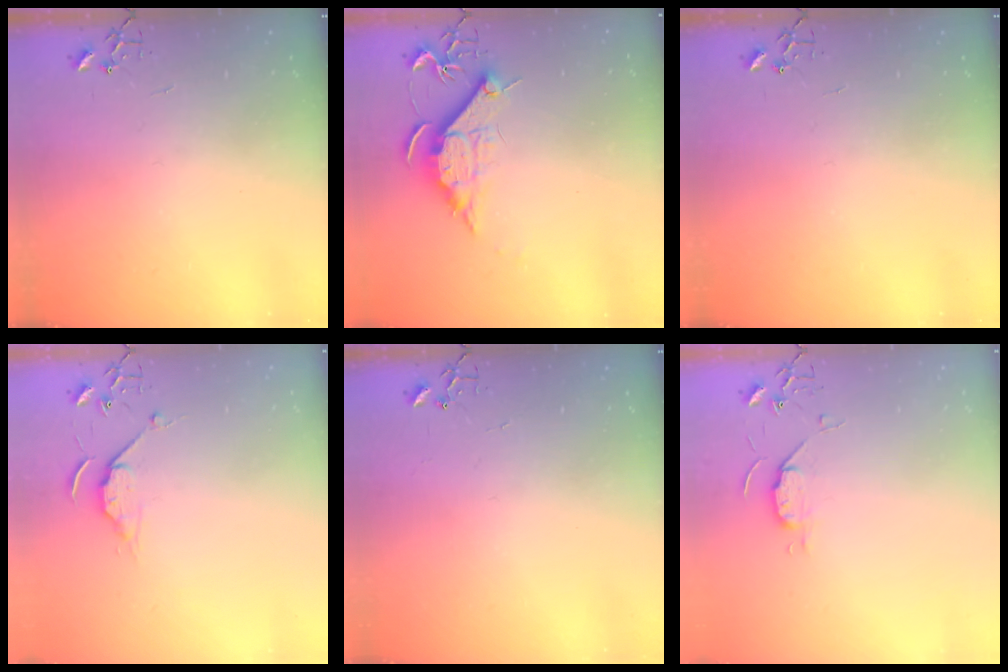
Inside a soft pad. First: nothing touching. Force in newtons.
{"total": 10.6, "press": 10.6, "slide": 0.1}
{"total": 0.0}
{"total": 6.5, "press": 6.5, "slide": 0.8}
{"total": 1.4, "press": 1.4, "slide": 0.2}
{"total": 5.3, "press": 5.2, "slide": 0.7}